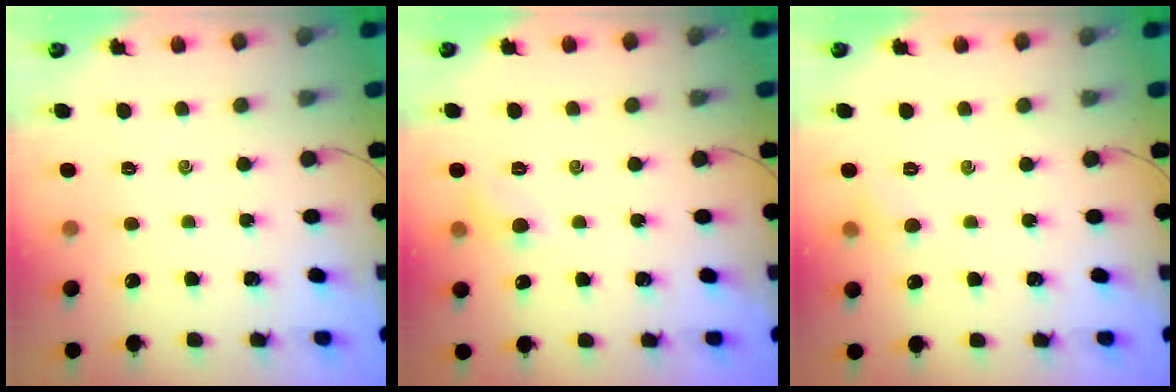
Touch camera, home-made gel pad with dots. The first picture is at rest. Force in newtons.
{"total": 5.9, "press": 5.6, "slide": 2.1}
{"total": 5.0, "press": 4.8, "slide": 1.5}